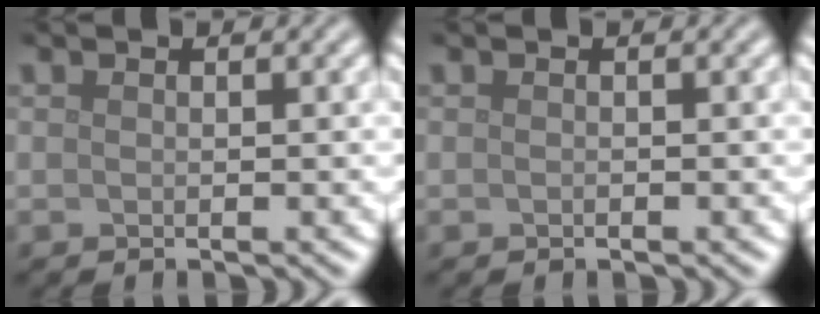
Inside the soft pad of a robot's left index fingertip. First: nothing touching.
{"total": 0.0}